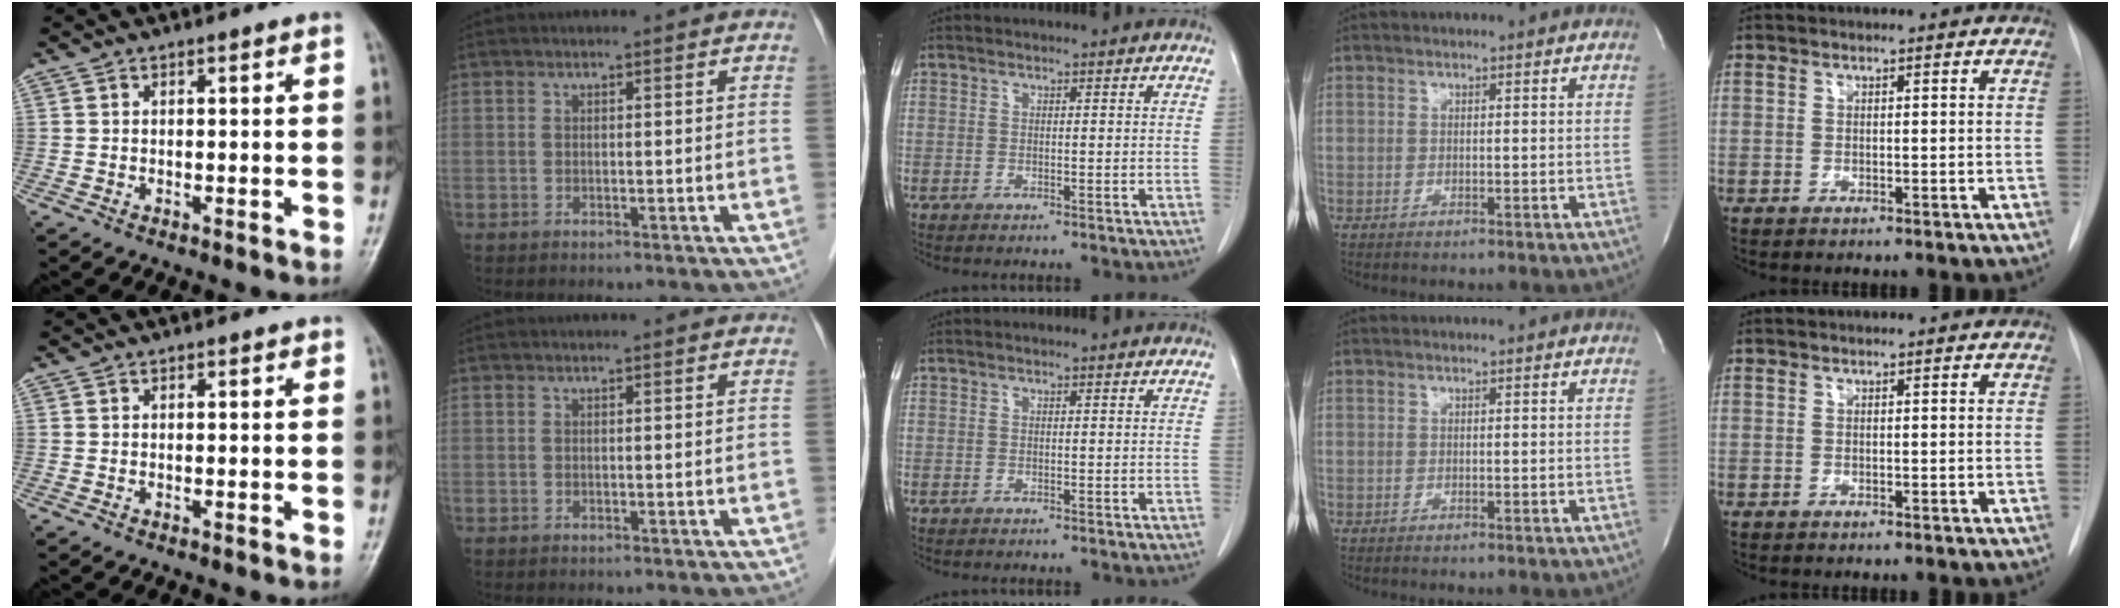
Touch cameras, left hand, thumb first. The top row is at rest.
{}